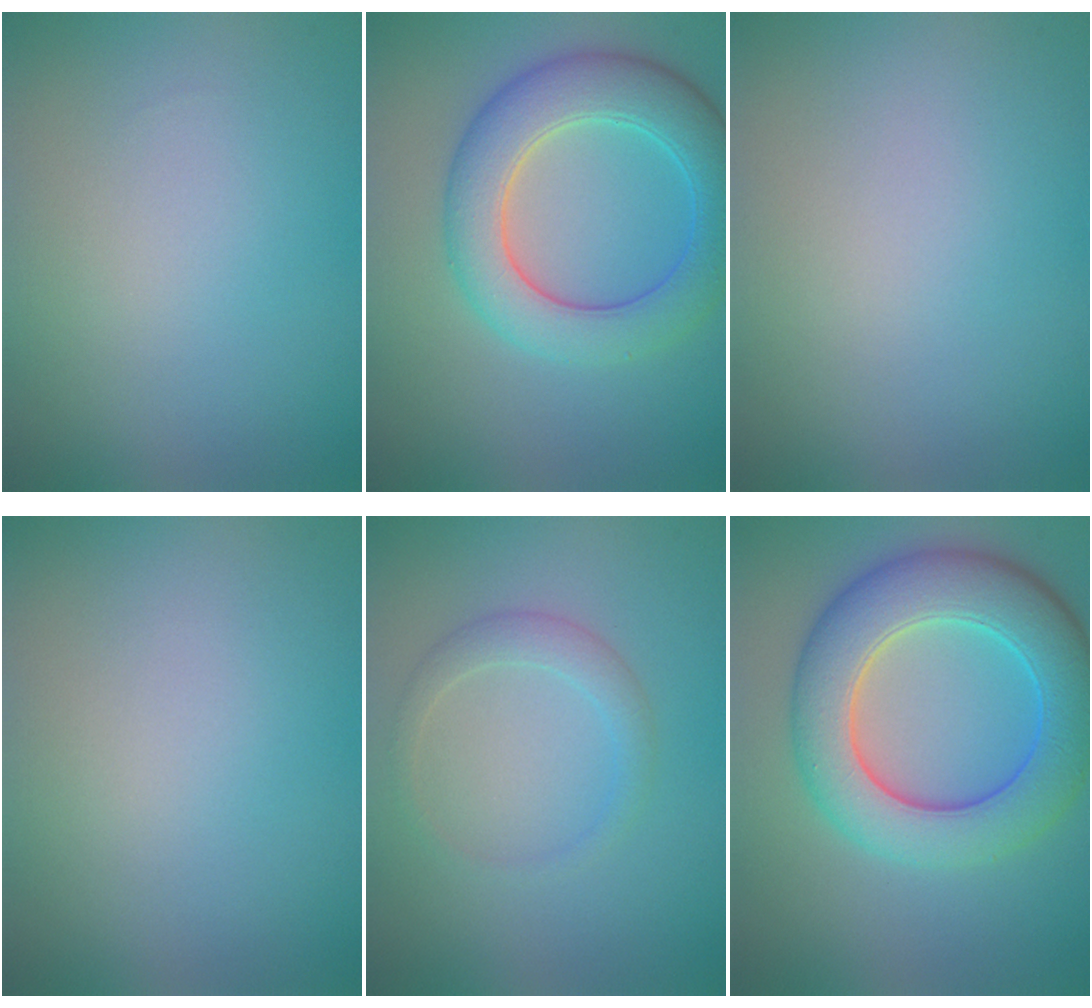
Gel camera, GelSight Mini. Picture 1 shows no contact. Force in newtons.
{"total": 6.9, "press": 6.9, "slide": 0.2}
{"total": 0.0}
{"total": 0.0}
{"total": 1.8, "press": 1.8, "slide": 0.0}
{"total": 8.9, "press": 8.9, "slide": 0.4}